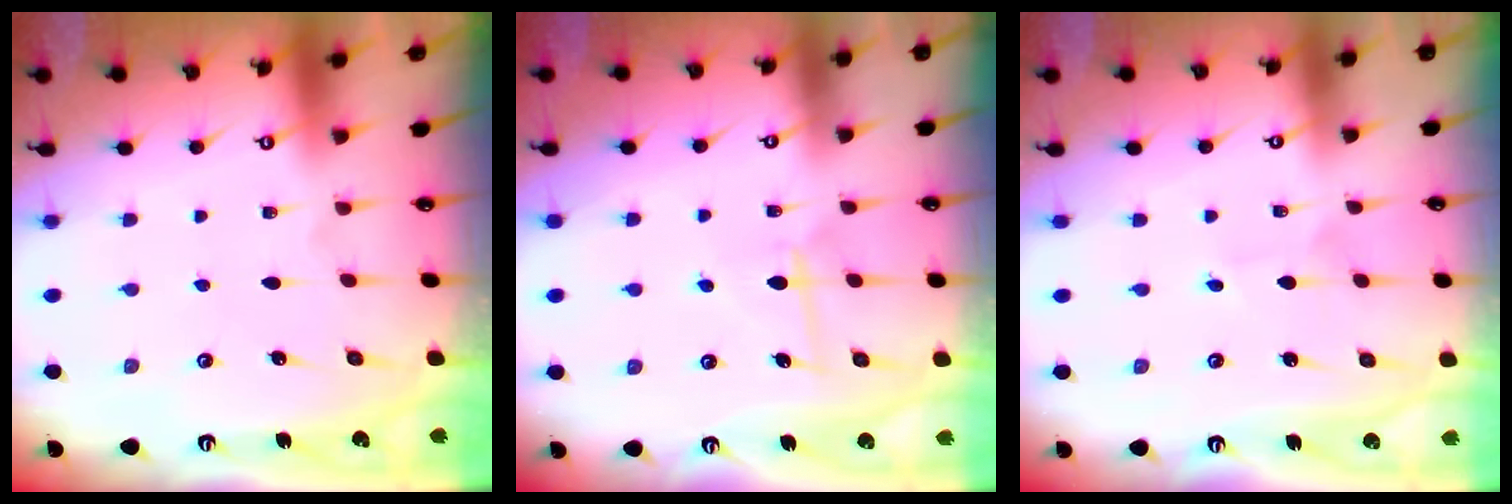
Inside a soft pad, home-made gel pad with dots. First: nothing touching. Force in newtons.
{"total": 6.5, "press": 6.4, "slide": 1.0}
{"total": 1.9, "press": 1.9, "slide": 0.2}